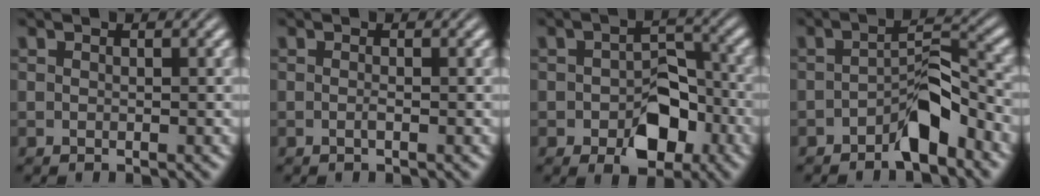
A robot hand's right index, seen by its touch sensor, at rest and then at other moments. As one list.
[{"total": 0.6, "force": [-0.5, 0.0, 0.3], "torque": [-0.006, -0.002, -0.009]}, {"total": 4.9, "force": [-2.1, 2.8, 3.5], "torque": [-0.017, -0.010, -0.030]}, {"total": 3.4, "force": [-2.4, 0.1, 2.4], "torque": [-0.021, -0.004, -0.035]}]